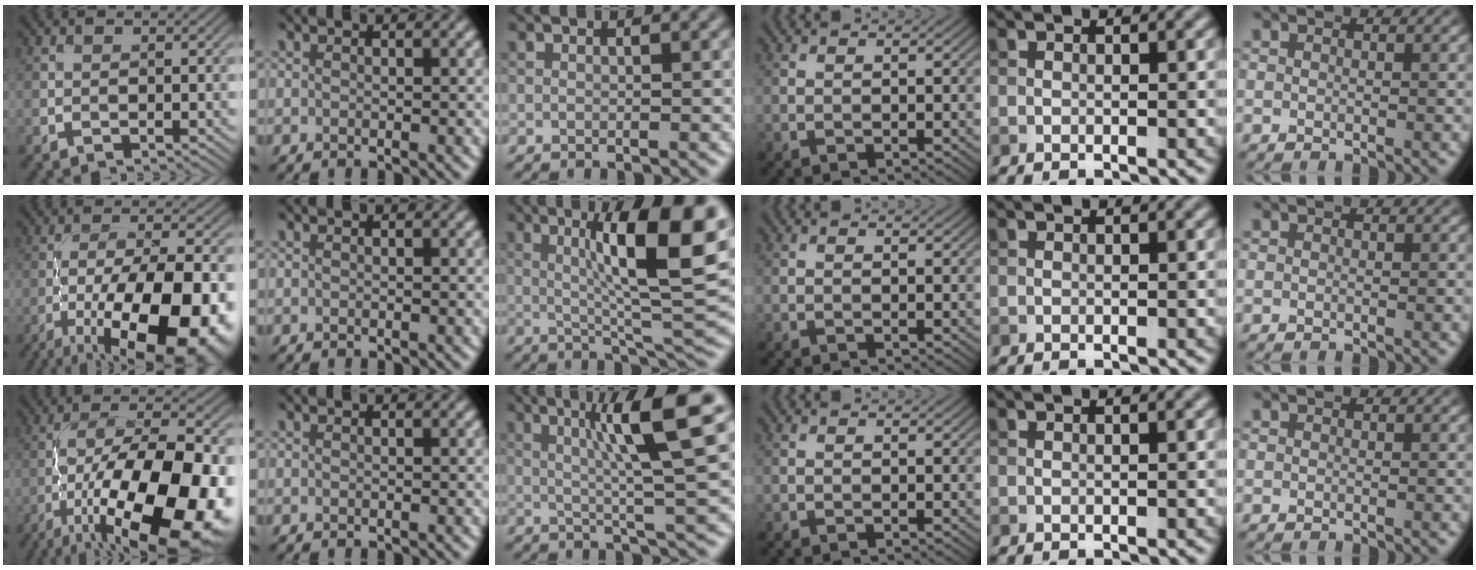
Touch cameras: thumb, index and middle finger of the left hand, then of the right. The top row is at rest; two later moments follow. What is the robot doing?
{"motion": "unscrew", "object": "medicine bottle"}